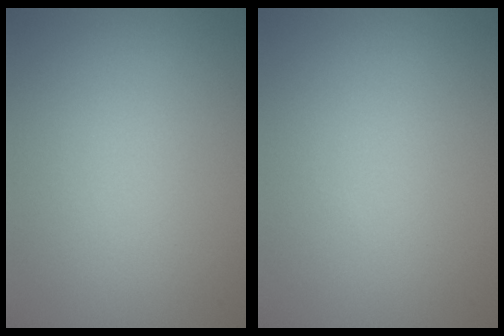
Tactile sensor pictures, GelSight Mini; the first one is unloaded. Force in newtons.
{"total": 0.0}